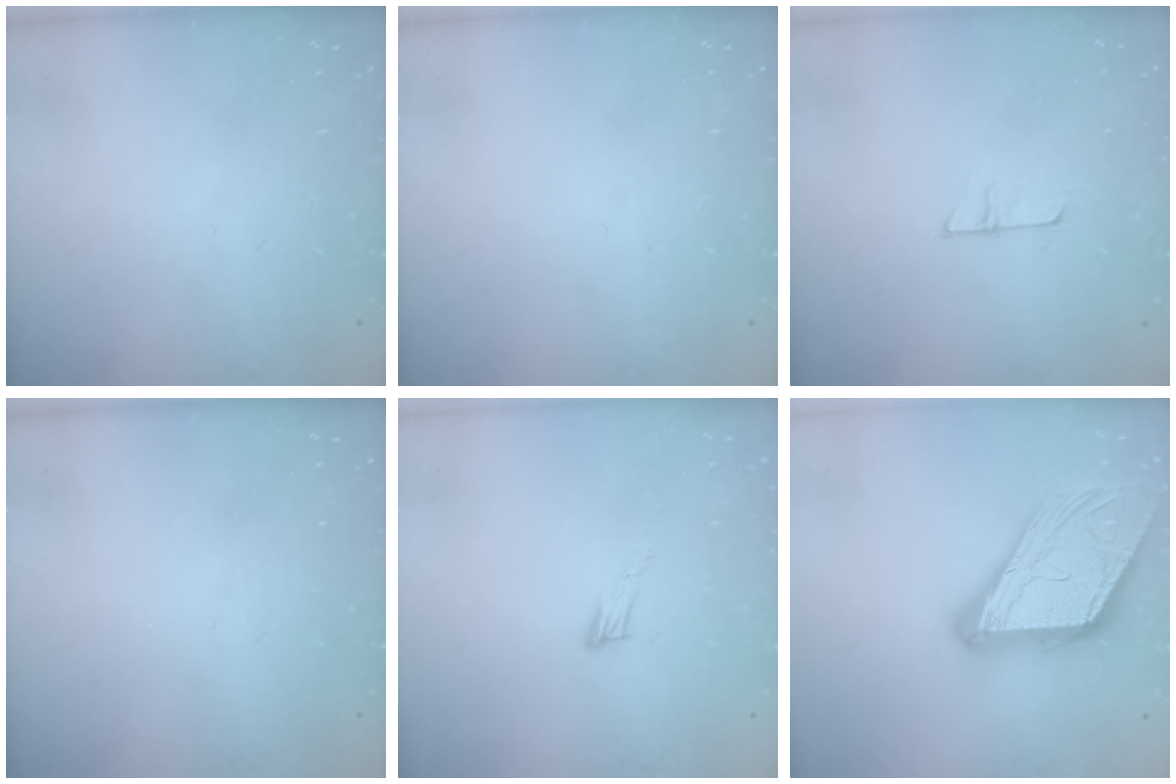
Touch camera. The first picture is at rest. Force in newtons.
{"total": 0.0}
{"total": 5.7, "press": 5.6, "slide": 0.6}
{"total": 0.0}
{"total": 5.7, "press": 5.7, "slide": 0.3}
{"total": 17.8, "press": 17.7, "slide": 1.8}